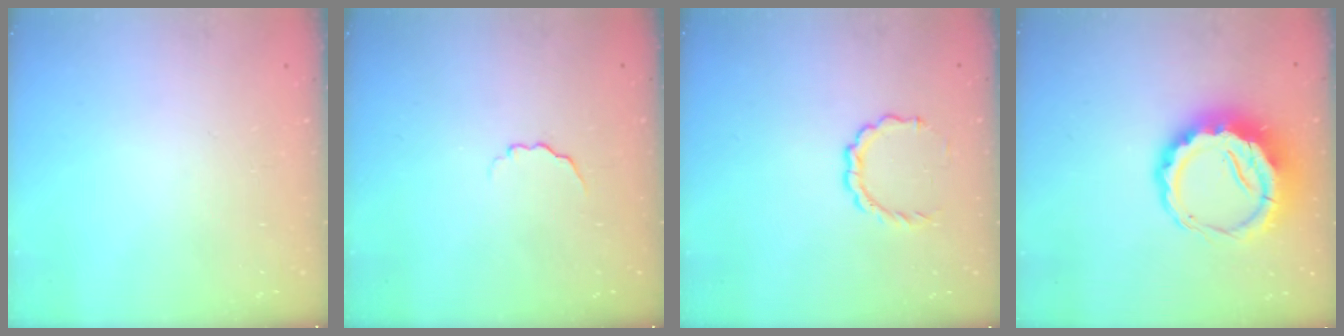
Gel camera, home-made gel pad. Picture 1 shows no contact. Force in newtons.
{"total": 3.3, "press": 3.2, "slide": 0.8}
{"total": 5.6, "press": 5.5, "slide": 1.3}
{"total": 12.4, "press": 12.0, "slide": 2.8}